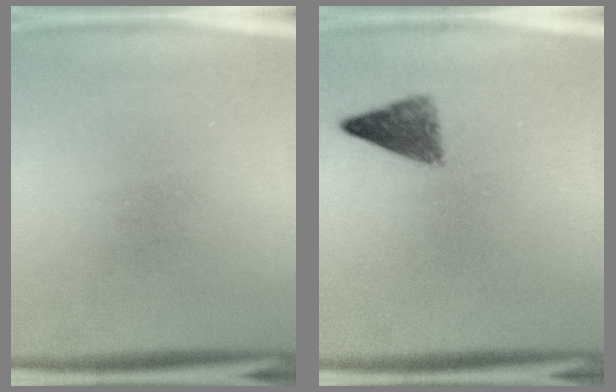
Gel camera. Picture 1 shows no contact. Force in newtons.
{"total": 3.4}